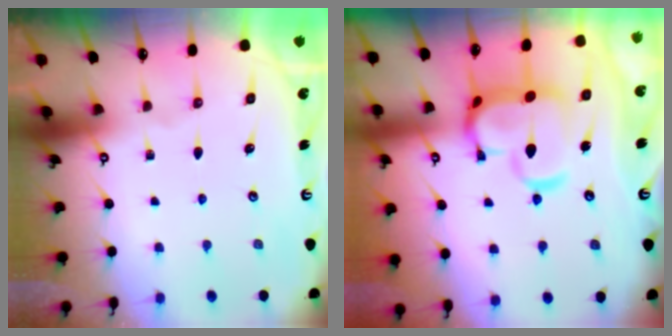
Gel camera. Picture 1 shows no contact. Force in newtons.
{"total": 9.0, "press": 9.0, "slide": 0.9}